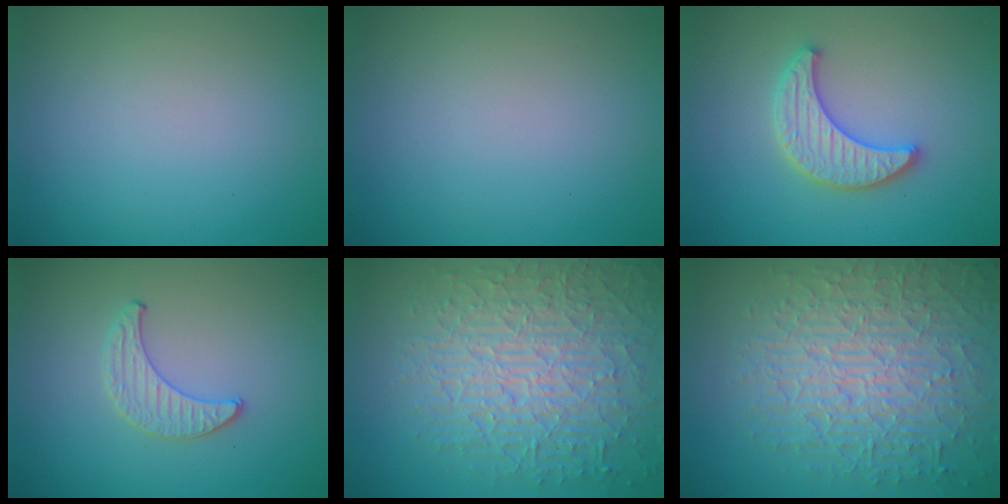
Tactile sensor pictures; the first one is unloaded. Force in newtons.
{"total": 0.0}
{"total": 4.0, "press": 4.0, "slide": 0.7}
{"total": 1.3, "press": 1.3, "slide": 0.2}
{"total": 8.8, "press": 6.2, "slide": 6.2}
{"total": 8.9, "press": 6.3, "slide": 6.4}